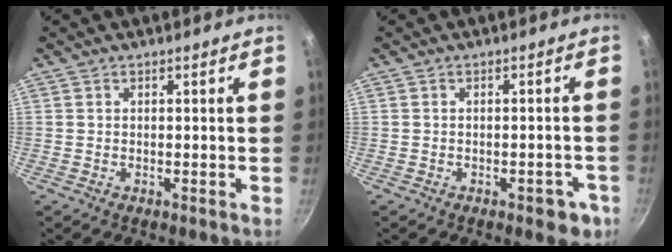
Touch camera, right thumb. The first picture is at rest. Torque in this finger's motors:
{"motor_torque": [-0.17, 0.01, -0.07, 0.04, -0.01]}